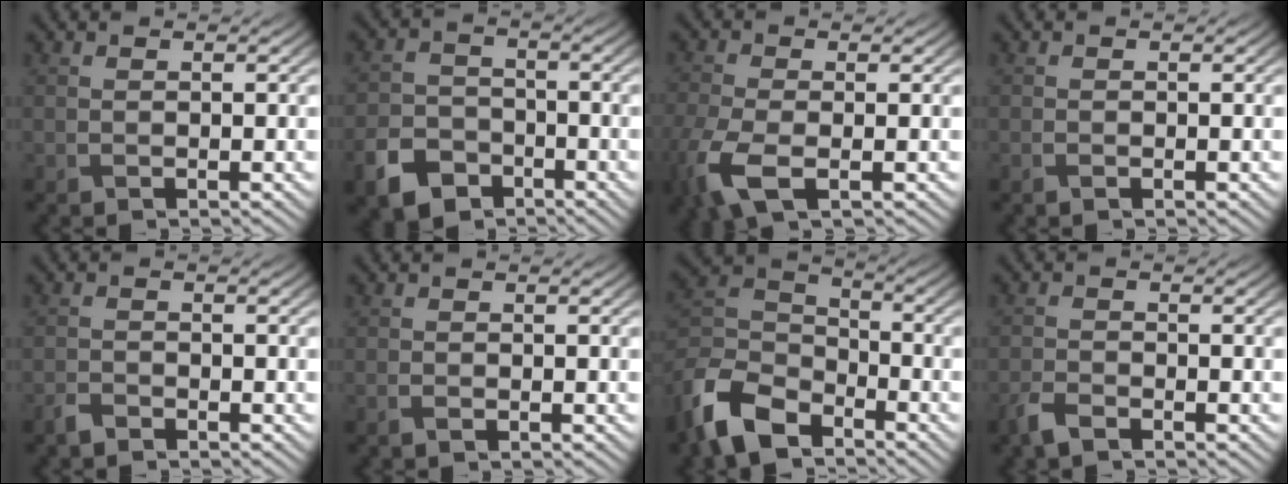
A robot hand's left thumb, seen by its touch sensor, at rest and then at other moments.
{"total": 6.7, "force": [-4.2, 4.5, 2.8], "torque": [-0.072, -0.010, -0.087]}
{"total": 6.7, "force": [-2.9, 3.5, 5.0], "torque": [-0.141, -0.022, -0.061]}
{"total": 0.7, "force": [-0.4, 0.4, 0.4], "torque": [-0.010, -0.003, -0.005]}
{"total": 1.3, "force": [-1.2, 0.4, 0.5], "torque": [-0.012, 0.002, -0.031]}
{"total": 1.0, "force": [-0.5, 0.6, 0.6], "torque": [-0.016, -0.002, -0.008]}
{"total": 11.2, "force": [-7.9, 5.6, 5.7], "torque": [-0.140, -0.016, -0.173]}
{"total": 2.4, "force": [-1.8, 0.8, 1.3], "torque": [-0.036, -0.003, -0.047]}